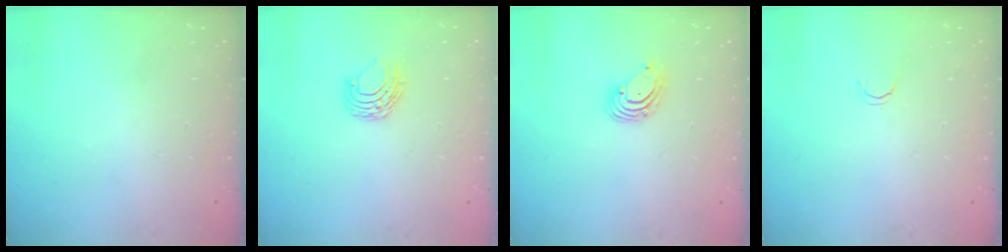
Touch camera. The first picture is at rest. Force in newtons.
{"total": 6.3, "press": 6.2, "slide": 0.6}
{"total": 2.6, "press": 2.6, "slide": 0.1}
{"total": 2.1, "press": 2.1, "slide": 0.4}